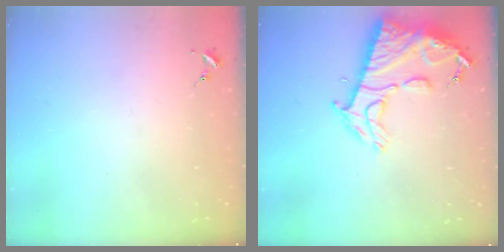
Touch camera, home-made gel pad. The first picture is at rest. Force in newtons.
{"total": 15.3, "press": 15.3, "slide": 1.4}